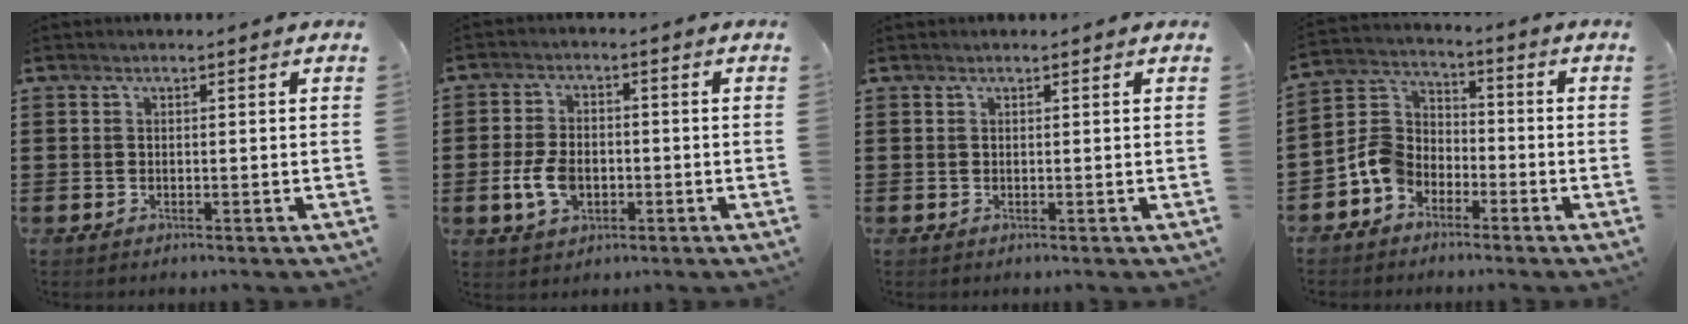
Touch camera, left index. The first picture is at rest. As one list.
[{"total": 6.0, "force": [-1.5, 3.7, 4.5], "torque": [-0.113, -0.002, -0.034]}, {"total": 0.0}, {"total": 6.1, "force": [-3.4, 4.7, 2.0], "torque": [-0.080, 0.010, -0.078]}]